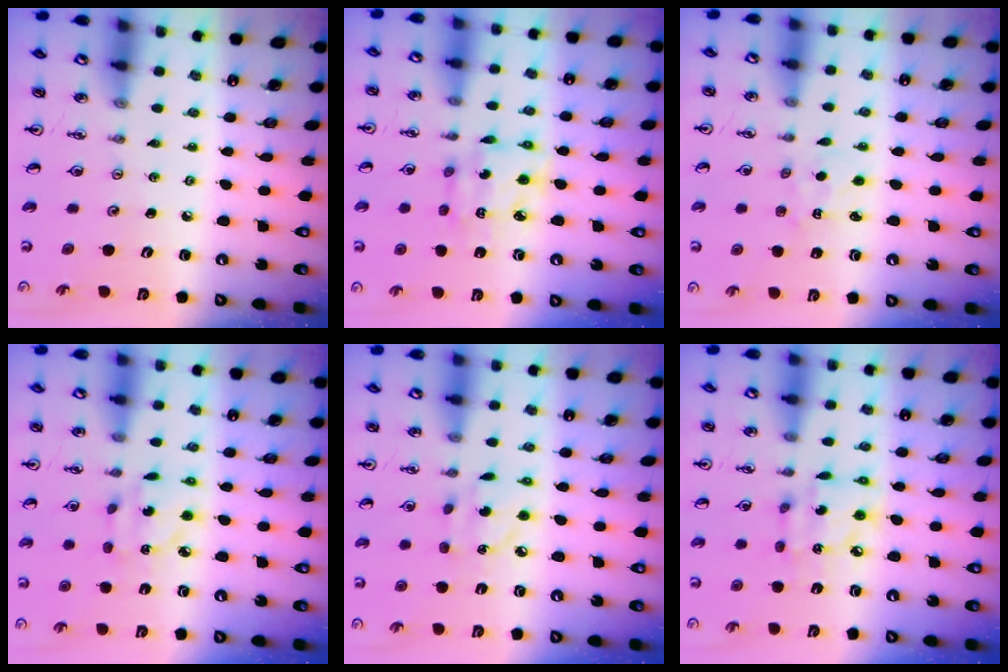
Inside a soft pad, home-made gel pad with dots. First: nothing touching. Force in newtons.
{"total": 7.9, "press": 7.9, "slide": 0.6}
{"total": 1.8, "press": 1.7, "slide": 0.3}
{"total": 5.7, "press": 5.7, "slide": 0.2}
{"total": 5.3, "press": 5.3, "slide": 0.3}
{"total": 8.5, "press": 8.5, "slide": 0.5}